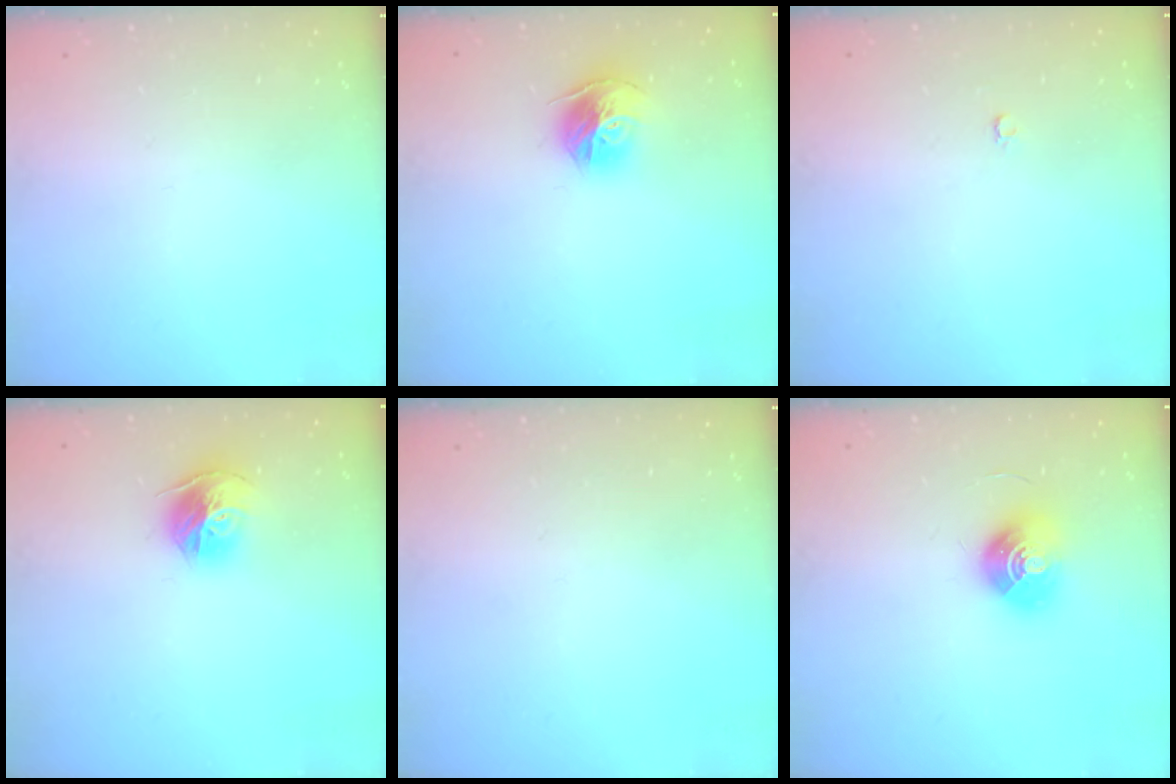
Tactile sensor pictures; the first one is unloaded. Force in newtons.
{"total": 12.5, "press": 12.4, "slide": 1.3}
{"total": 2.0, "press": 2.0, "slide": 0.4}
{"total": 12.5, "press": 12.4, "slide": 1.3}
{"total": 0.0}
{"total": 10.0, "press": 10.0, "slide": 0.4}